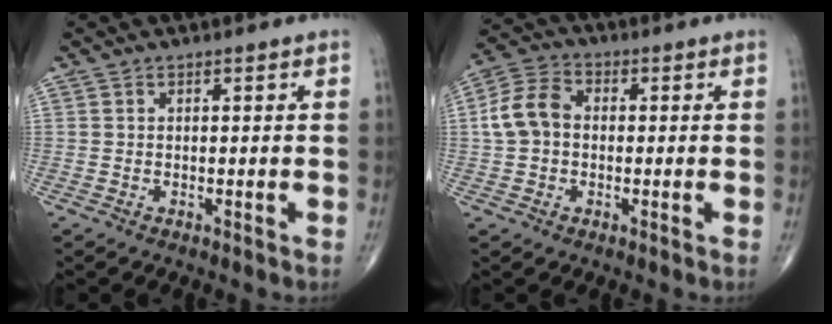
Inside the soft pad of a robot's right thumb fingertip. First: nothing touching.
{"total": 7.8, "force": [0.1, 5.9, 5.1], "torque": [-0.096, 0.026, -0.009]}